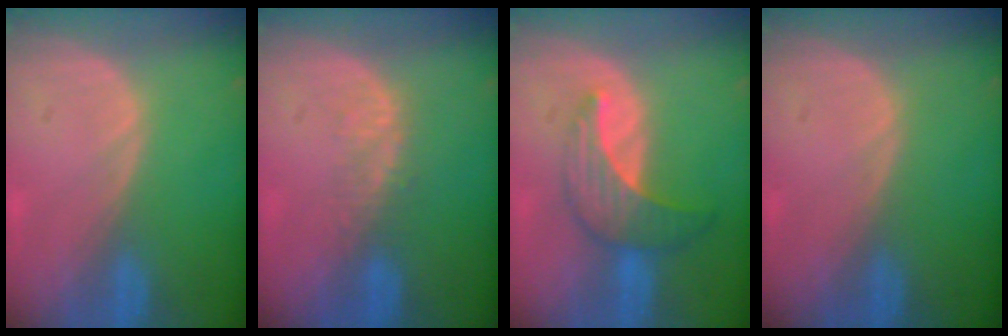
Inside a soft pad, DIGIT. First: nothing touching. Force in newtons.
{"total": 2.9, "press": 2.3, "slide": 1.8}
{"total": 7.2, "press": 6.4, "slide": 3.2}
{"total": 0.0}